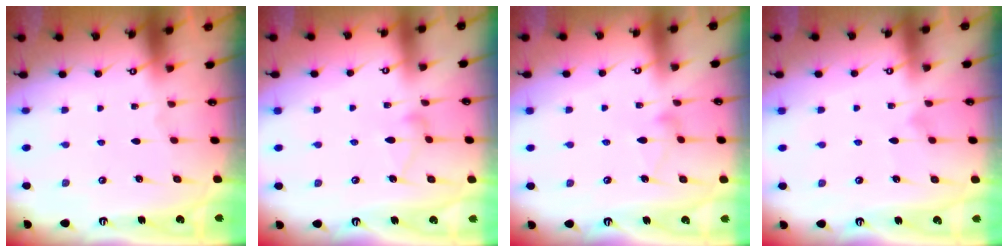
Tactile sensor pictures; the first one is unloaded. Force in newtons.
{"total": 7.2, "press": 7.2, "slide": 0.4}
{"total": 6.9, "press": 6.9, "slide": 0.4}
{"total": 5.6, "press": 5.6, "slide": 0.2}